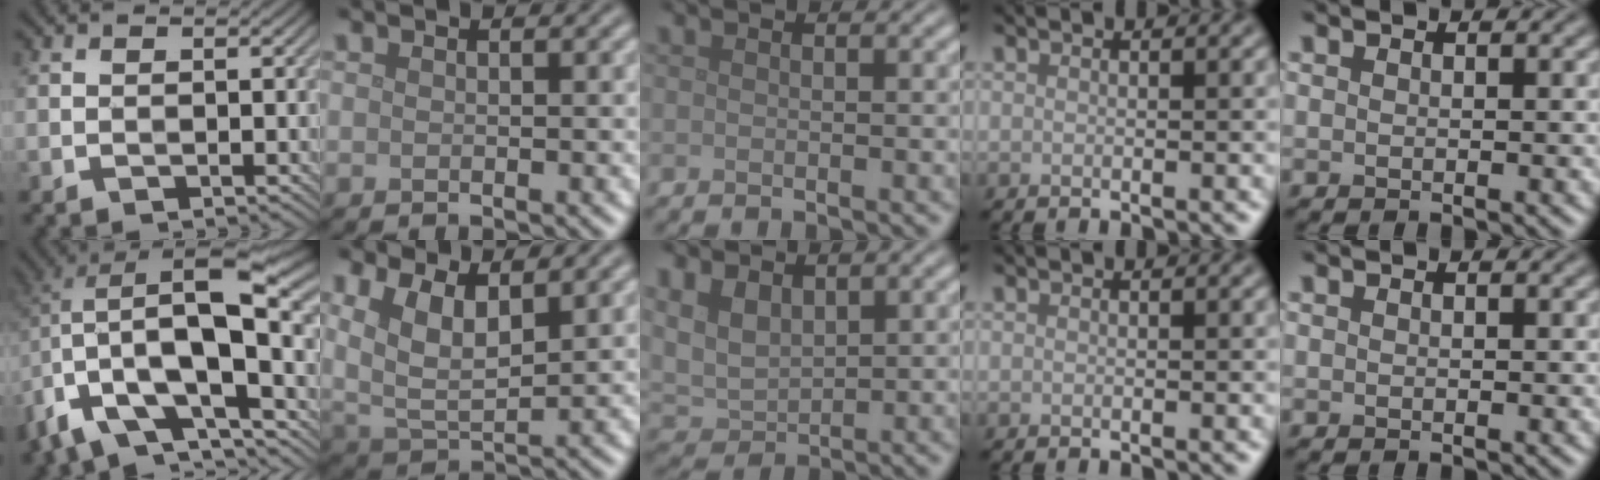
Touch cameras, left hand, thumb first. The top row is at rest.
{"thumb": {"total": 18.3, "force": [-3.0, 8.4, 15.9], "torque": [-0.278, -0.010, -0.042]}, "index": {"total": 6.5, "force": [2.7, 3.5, 4.8], "torque": [-0.106, -0.004, 0.048]}, "middle": {"total": 3.6, "force": [1.9, 2.2, 2.1], "torque": [-0.055, -0.006, 0.038]}}